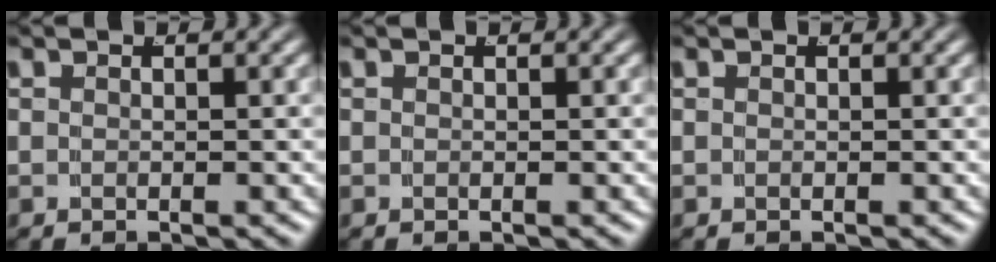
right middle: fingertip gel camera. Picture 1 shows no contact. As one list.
[{"total": 0.0}, {"total": 0.0}]